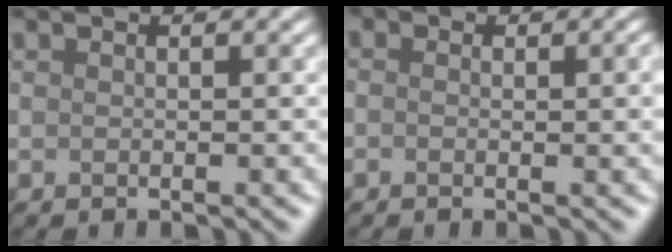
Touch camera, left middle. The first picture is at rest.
{"total": 1.7, "force": [-0.7, 0.9, 1.2], "torque": [0.009, 0.010, -0.018]}